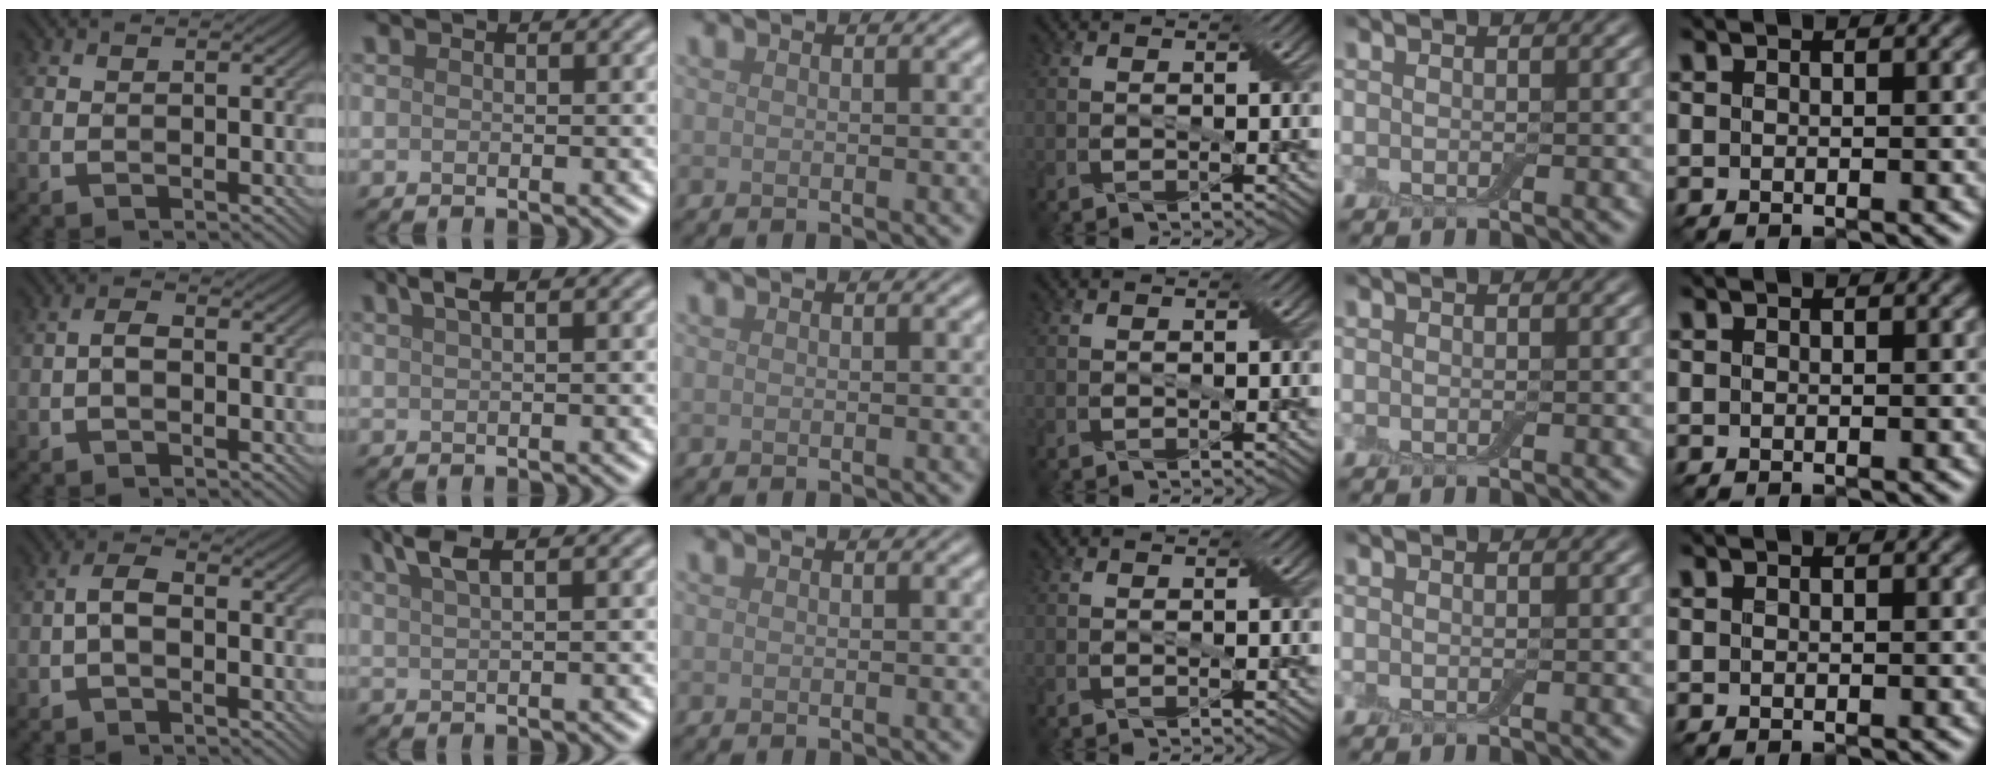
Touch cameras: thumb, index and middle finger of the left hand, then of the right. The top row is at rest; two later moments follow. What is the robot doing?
{"motion": "shake", "object": "box of matches"}